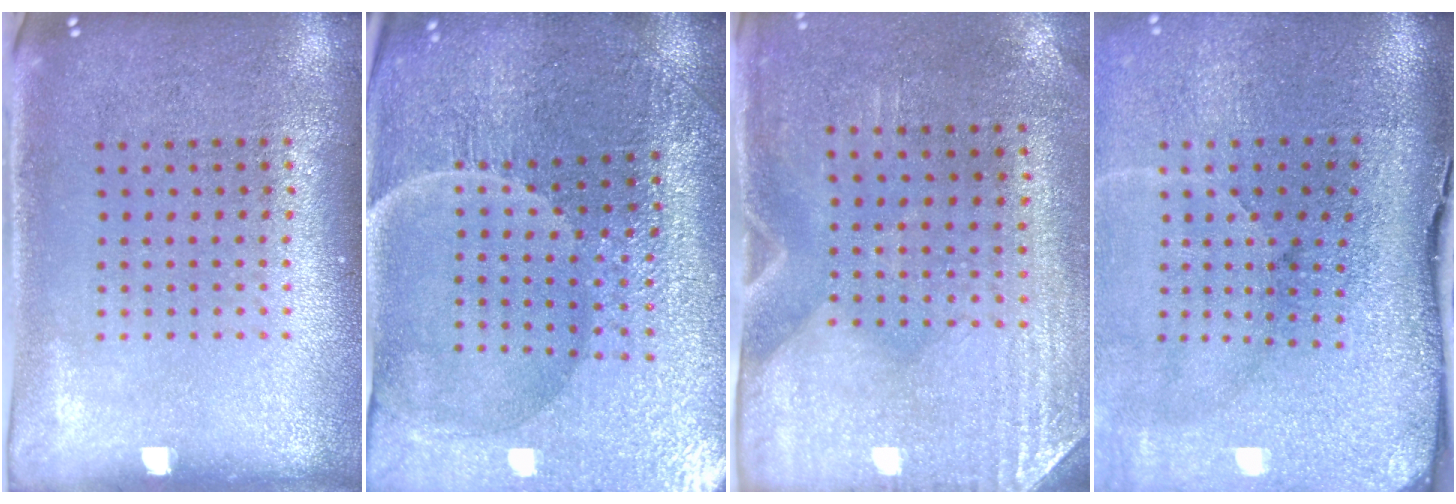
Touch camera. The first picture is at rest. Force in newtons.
{"total": 4.2, "press": 4.1, "slide": 0.7}
{"total": 2.9, "press": 2.5, "slide": 1.5}
{"total": 5.0, "press": 3.9, "slide": 3.2}